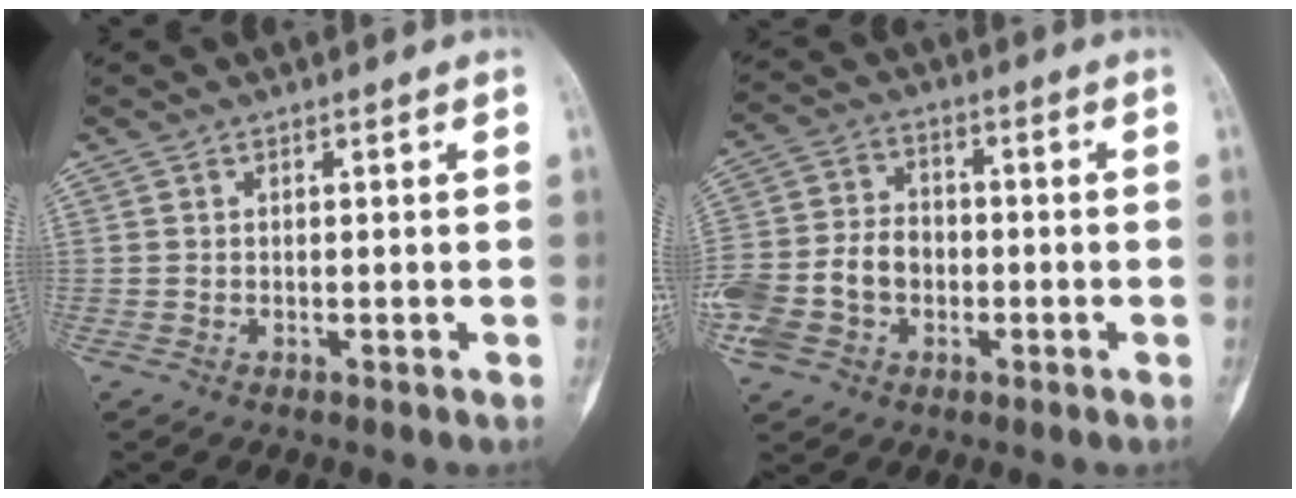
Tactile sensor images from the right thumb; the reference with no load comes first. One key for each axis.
{"total": 14.9, "fx": -3.5, "fy": 11.7, "fz": 8.7, "tx": -0.192, "ty": 0.028, "tz": -0.061}